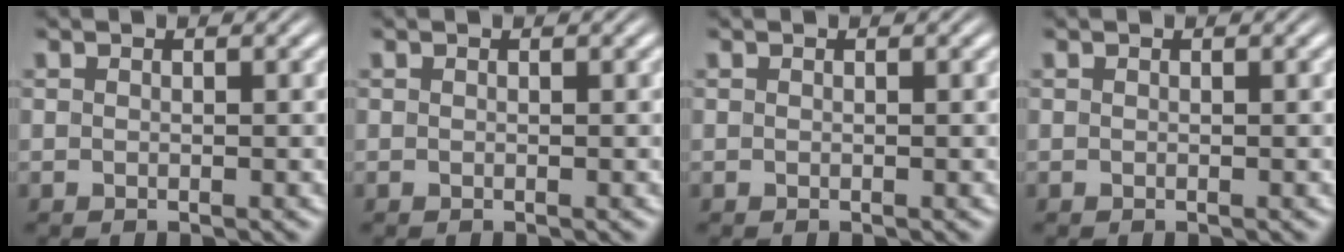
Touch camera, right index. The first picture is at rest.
{"total": 0.0}
{"total": 0.0}
{"total": 0.0}